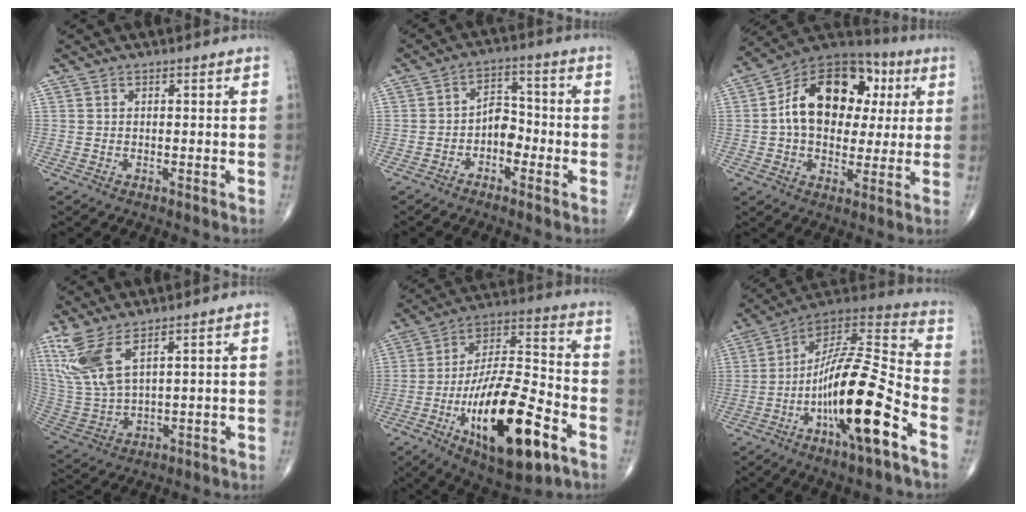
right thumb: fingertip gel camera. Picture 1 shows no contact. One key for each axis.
{"total": 5.4, "fx": -2.1, "fy": 3.5, "fz": 3.5, "tx": -0.033, "ty": 0.030, "tz": -0.046}
{"total": 19.8, "fx": 3.3, "fy": 13.6, "fz": 14.1, "tx": -0.189, "ty": 0.022, "tz": 0.045}
{"total": 10.8, "fx": 6.1, "fy": 3.6, "fz": 8.1, "tx": -0.197, "ty": -0.023, "tz": 0.143}
{"total": 24.0, "fx": -9.9, "fy": 8.6, "fz": 20.1, "tx": -0.358, "ty": 0.043, "tz": -0.161}
{"total": 22.0, "fx": -8.5, "fy": 4.9, "fz": 19.6, "tx": -0.372, "ty": 0.055, "tz": -0.147}